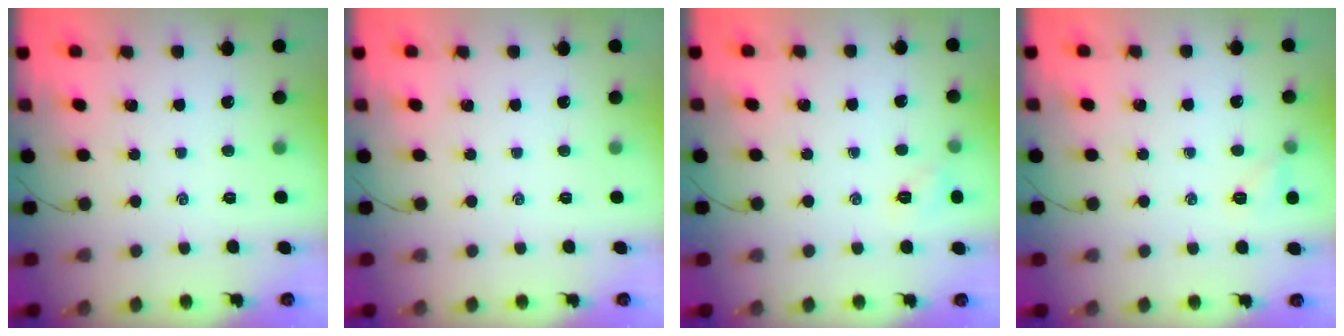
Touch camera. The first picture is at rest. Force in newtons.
{"total": 0.0}
{"total": 5.1, "press": 4.9, "slide": 1.5}
{"total": 6.2, "press": 6.0, "slide": 1.6}